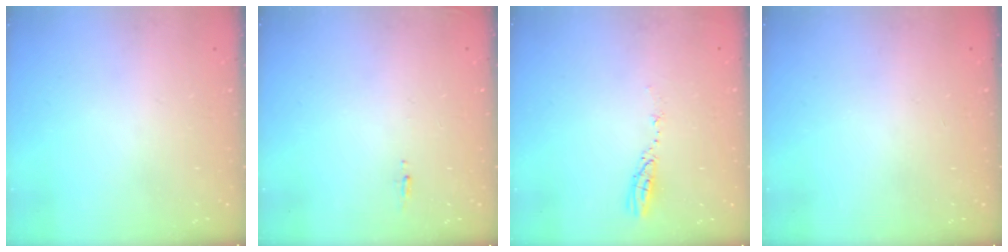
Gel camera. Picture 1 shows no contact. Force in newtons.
{"total": 5.0, "press": 4.7, "slide": 1.8}
{"total": 3.6, "press": 3.6, "slide": 0.3}
{"total": 0.0}